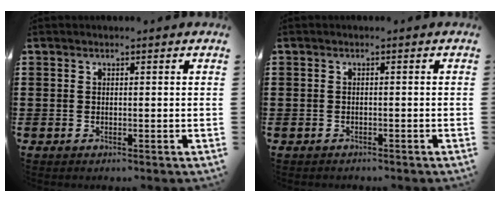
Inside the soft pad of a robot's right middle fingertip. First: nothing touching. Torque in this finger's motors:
{"motor_torque": [-1.13, 1.00, -0.96, -0.19]}